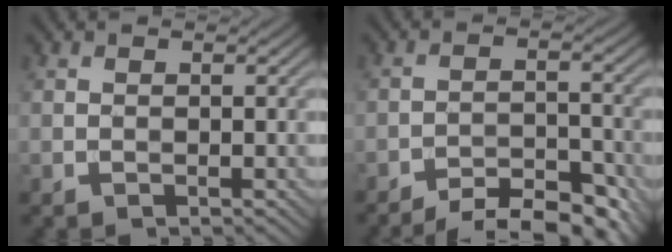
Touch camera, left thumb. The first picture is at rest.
{"total": 8.4, "force": [-7.1, 2.4, 3.9], "torque": [-0.053, 0.008, -0.107]}